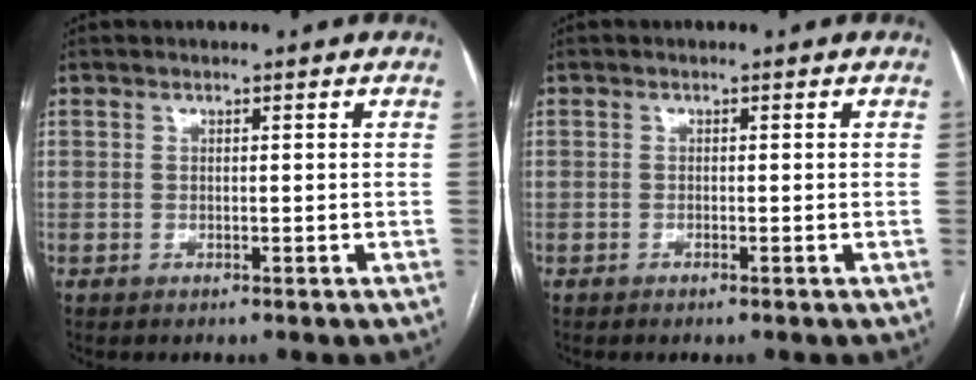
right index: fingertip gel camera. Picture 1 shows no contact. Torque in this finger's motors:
{"motor_torque": [0.09, 0.02, 0.03, -0.02]}